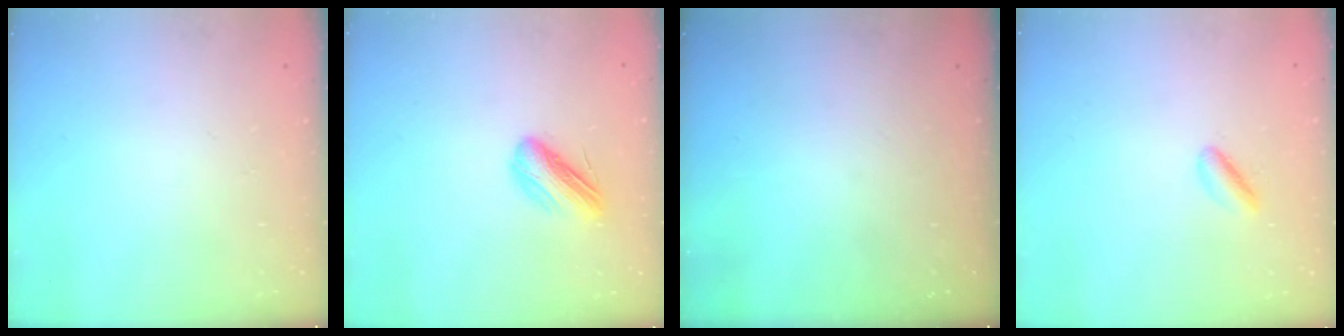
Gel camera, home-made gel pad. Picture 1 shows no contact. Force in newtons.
{"total": 7.3, "press": 7.3, "slide": 0.9}
{"total": 0.0}
{"total": 2.7, "press": 2.5, "slide": 1.0}